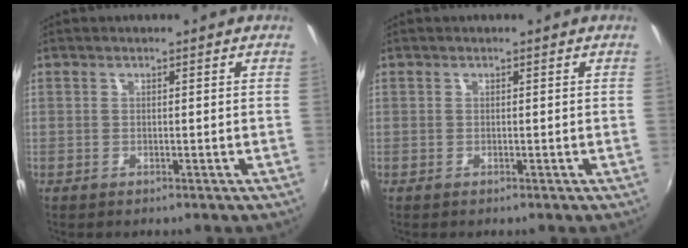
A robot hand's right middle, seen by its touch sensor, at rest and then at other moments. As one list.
[{"total": 0.0}]